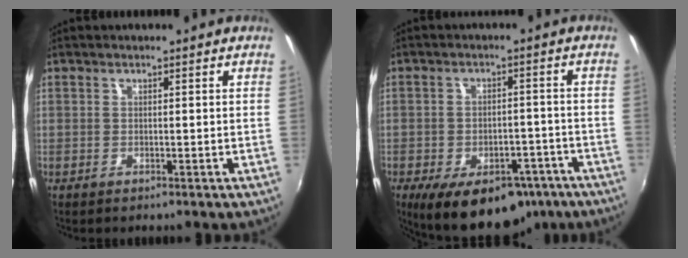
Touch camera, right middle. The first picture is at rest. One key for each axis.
{"total": 16.9, "fx": -11.0, "fy": 8.8, "fz": 9.3, "tx": -0.171, "ty": -0.009, "tz": -0.142}